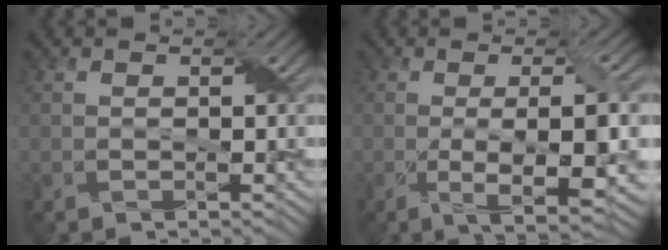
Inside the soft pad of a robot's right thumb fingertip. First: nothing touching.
{"total": 7.5, "force": [-0.8, 1.8, 7.2], "torque": [-0.116, -0.008, -0.009]}